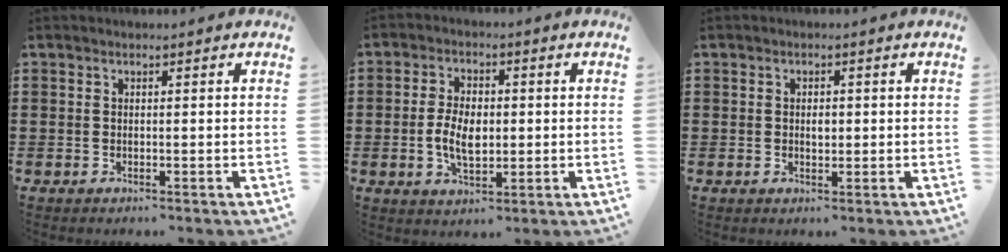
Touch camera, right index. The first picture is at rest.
{"total": 5.7, "force": [-0.5, 3.2, 4.7], "torque": [-0.093, 0.002, -0.014]}
{"total": 1.4, "force": [0.1, 0.8, 1.1], "torque": [-0.022, 0.005, 0.001]}